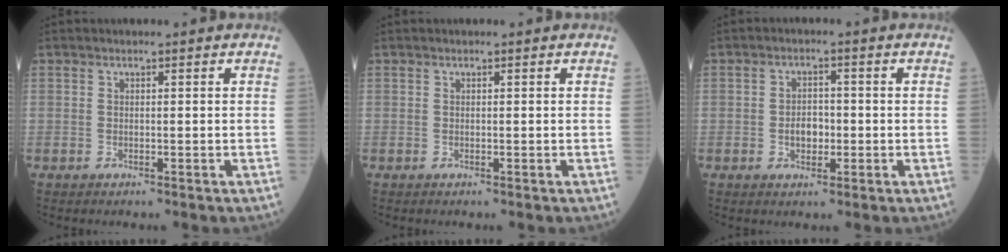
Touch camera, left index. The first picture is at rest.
{"total": 0.0}
{"total": 3.3, "force": [-0.7, 2.1, 2.4], "torque": [-0.039, 0.006, -0.011]}